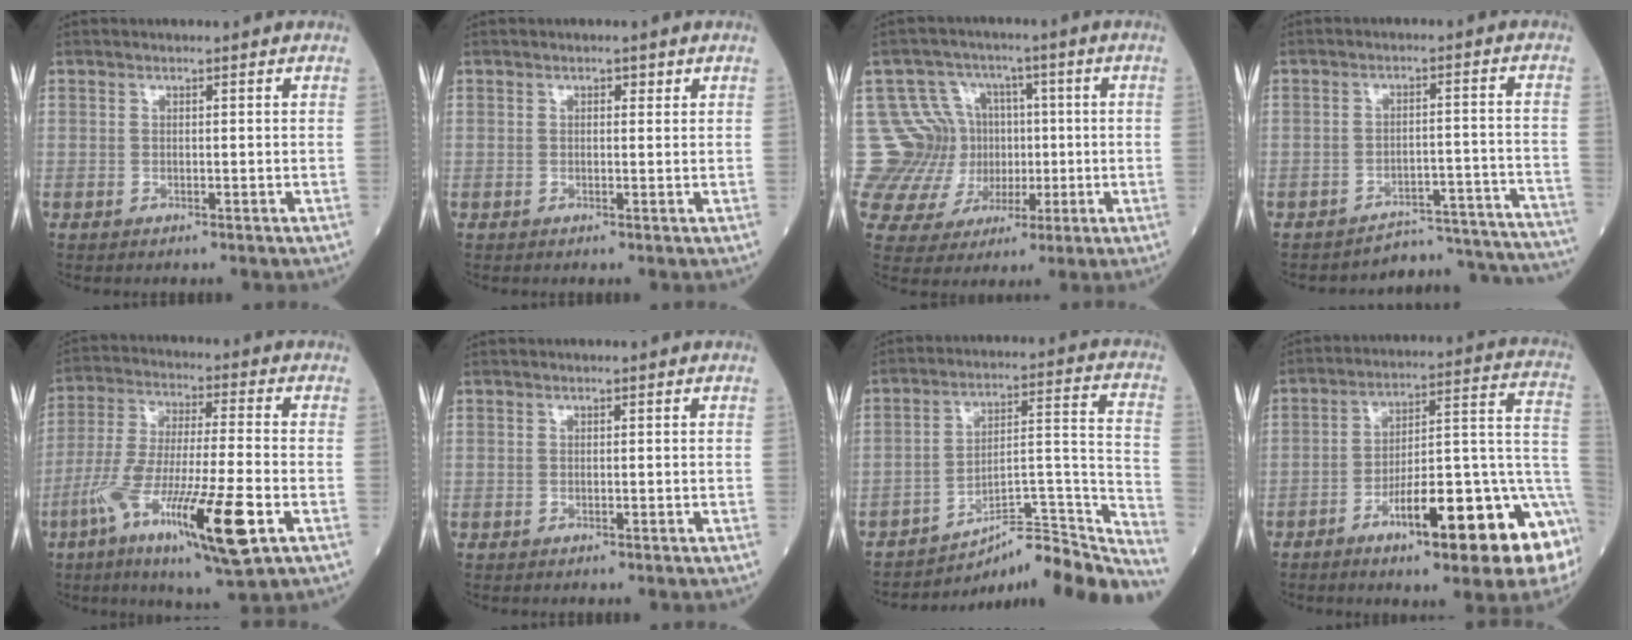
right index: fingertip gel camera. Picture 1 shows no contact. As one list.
[{"total": 0.8, "force": [0.4, 0.5, 0.5], "torque": [-0.004, 0.002, 0.005]}, {"total": 15.8, "force": [1.2, 14.7, 5.5], "torque": [-0.127, 0.061, 0.048]}, {"total": 15.4, "force": [-15.4, 0.8, 0.1], "torque": [0.032, 0.038, -0.188]}, {"total": 17.6, "force": [-7.4, 1.5, 15.9], "torque": [-0.299, -0.034, -0.129]}, {"total": 0.0}, {"total": 19.0, "force": [-17.7, 1.0, 6.8], "torque": [-0.048, 0.050, -0.256]}, {"total": 18.8, "force": [-8.3, 2.9, 16.6], "torque": [-0.174, 0.023, -0.117]}]